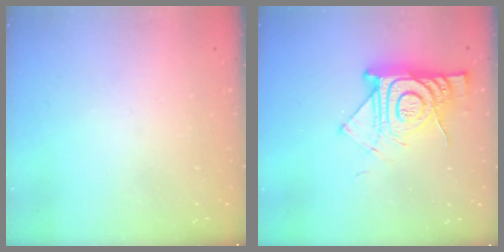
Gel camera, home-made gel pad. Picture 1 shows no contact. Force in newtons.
{"total": 15.5, "press": 15.4, "slide": 1.2}